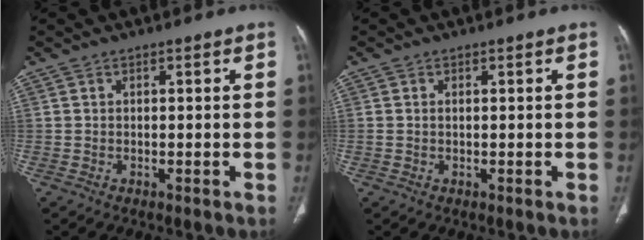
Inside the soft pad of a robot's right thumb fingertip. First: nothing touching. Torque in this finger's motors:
{"motor_torque": [-0.05, -0.24, -0.38, 0.29, -0.03]}